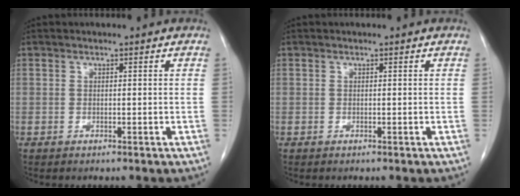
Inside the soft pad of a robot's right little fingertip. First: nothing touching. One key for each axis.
{"total": 0.0}